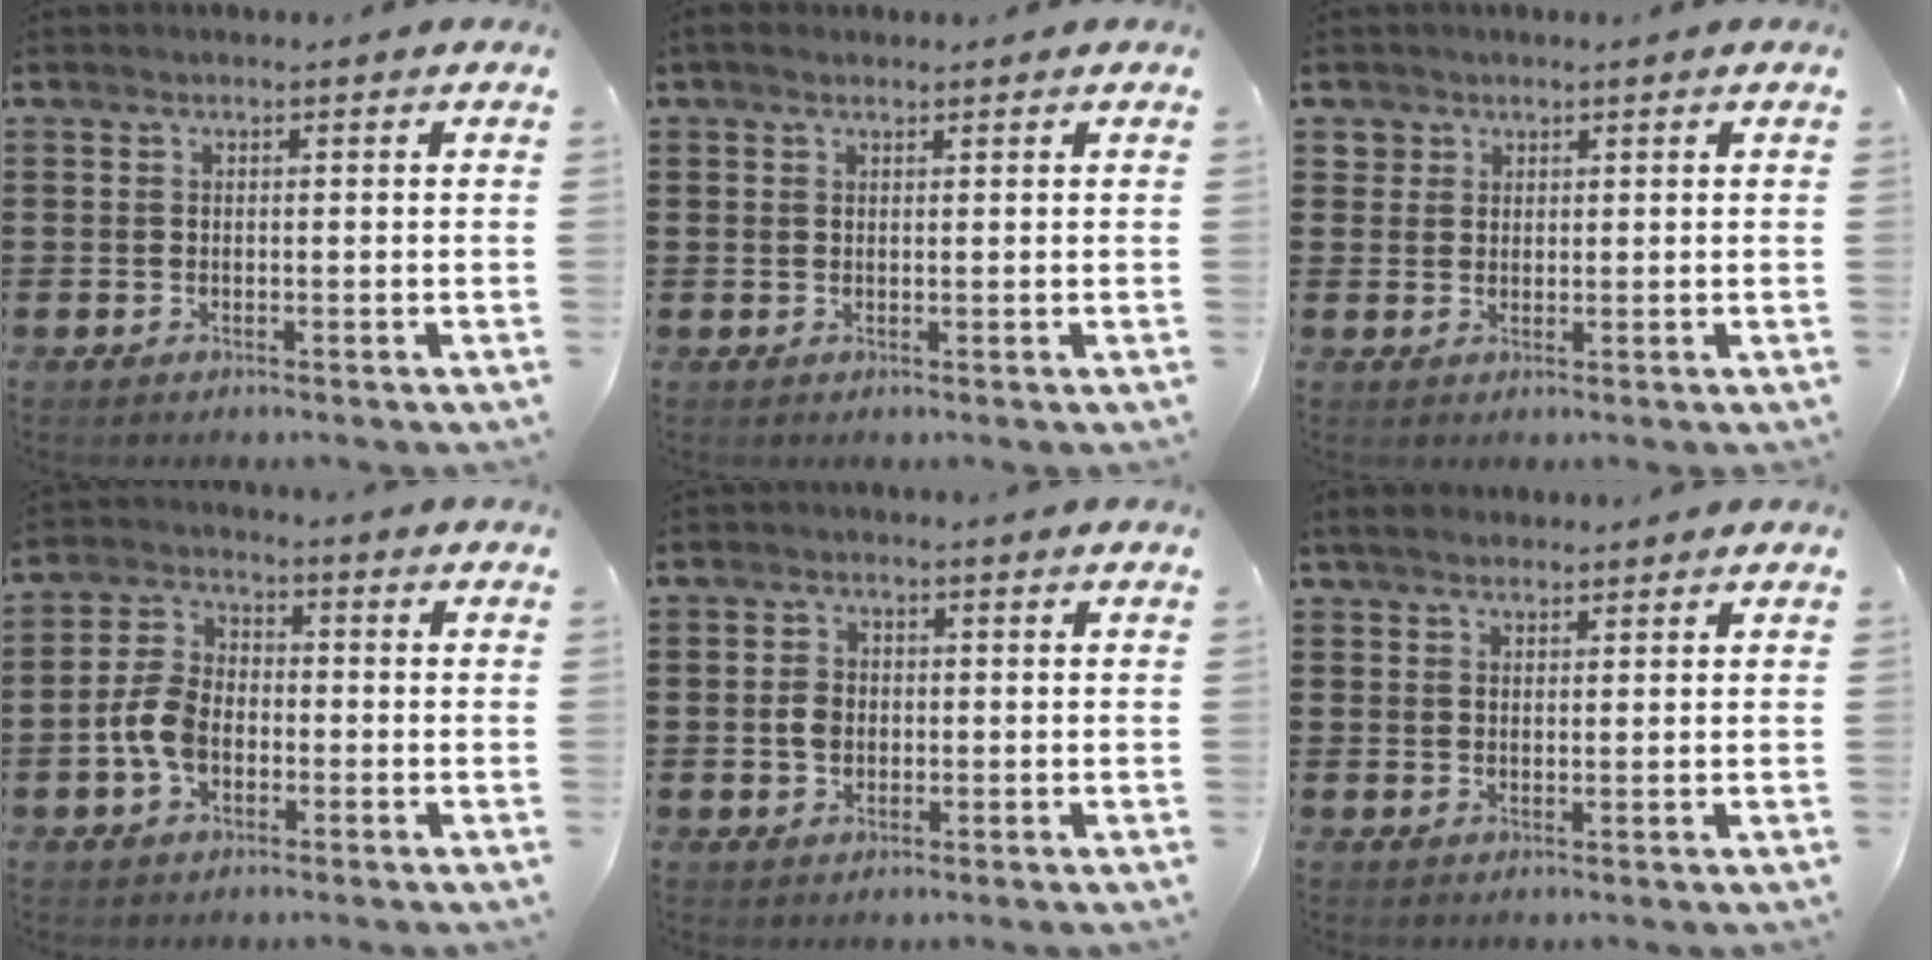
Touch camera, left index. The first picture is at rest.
{"total": 1.1, "force": [0.8, 0.4, 0.6], "torque": [-0.012, 0.004, 0.015]}
{"total": 2.0, "force": [1.3, 1.5, 0.1], "torque": [-0.009, 0.006, 0.025]}
{"total": 6.1, "force": [-1.7, 4.0, 4.3], "torque": [-0.119, -0.001, -0.042]}
{"total": 2.7, "force": [0.0, 2.1, 1.7], "torque": [-0.037, 0.005, -0.002]}
{"total": 2.4, "force": [2.1, 0.9, 0.8], "torque": [-0.021, 0.007, 0.039]}